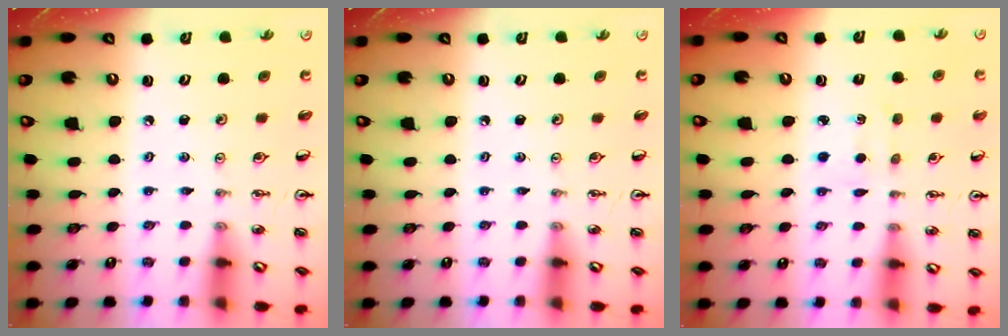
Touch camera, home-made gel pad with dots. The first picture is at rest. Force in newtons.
{"total": 0.0}
{"total": 2.7, "press": 2.6, "slide": 0.3}